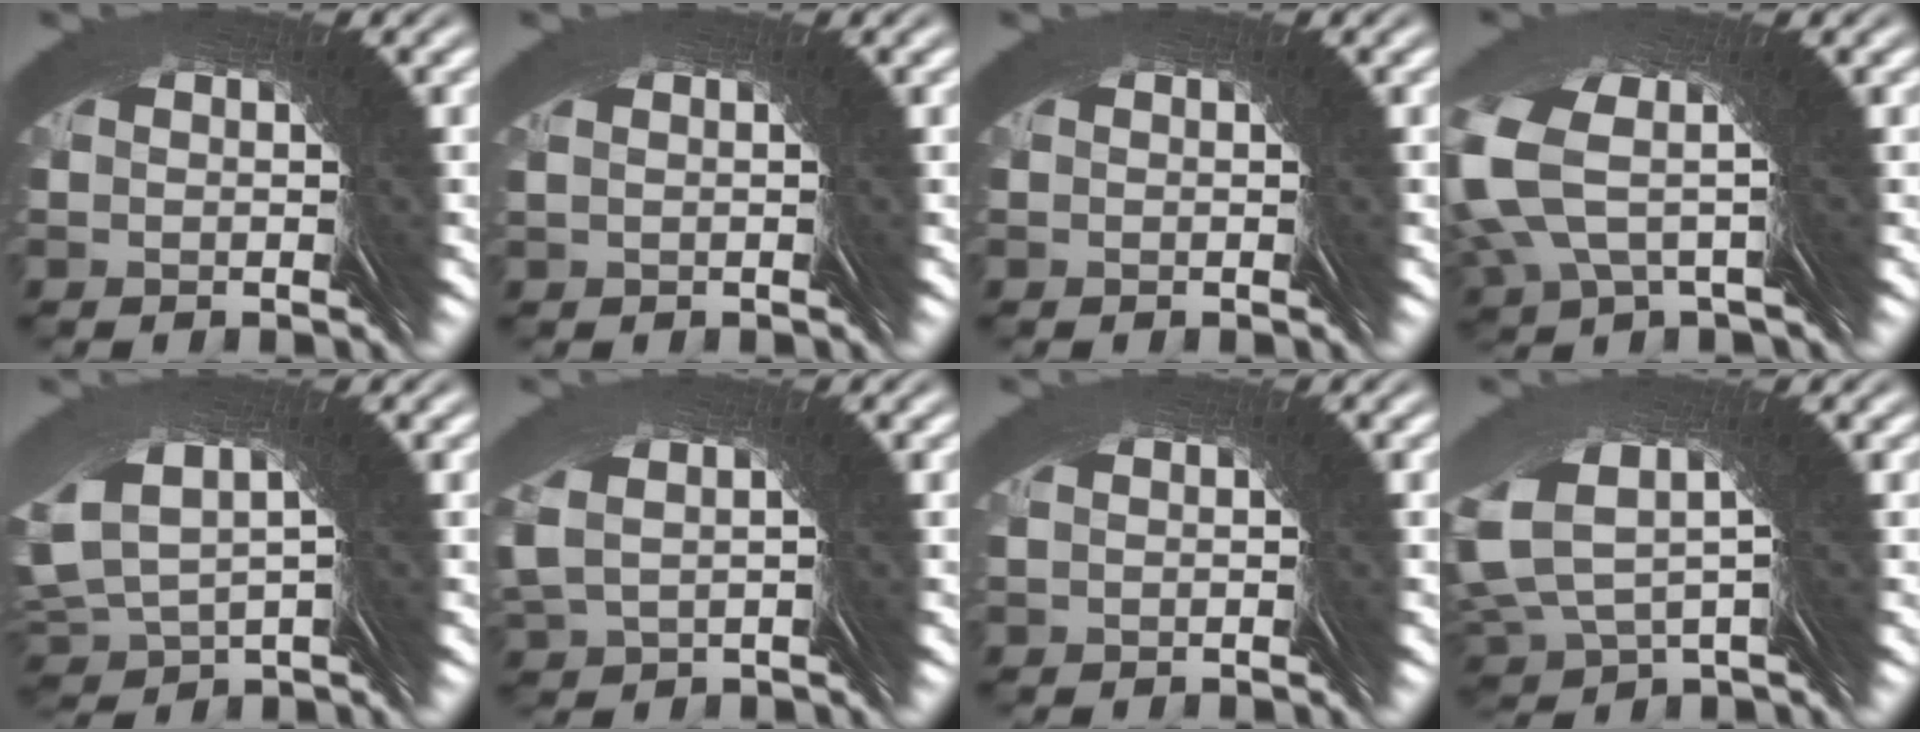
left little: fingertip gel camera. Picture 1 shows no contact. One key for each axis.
{"total": 1.3, "fx": 0.7, "fy": -1.2, "fz": -0.2, "tx": 0.014, "ty": 0.016, "tz": 0.007}
{"total": 0.0}
{"total": 4.4, "fx": 3.8, "fy": 0.0, "fz": 2.3, "tx": -0.049, "ty": 0.048, "tz": 0.042}
{"total": 4.3, "fx": 2.6, "fy": 2.5, "fz": 2.5, "tx": -0.072, "ty": 0.010, "tz": 0.033}
{"total": 2.4, "fx": 2.1, "fy": -0.5, "fz": 0.9, "tx": -0.022, "ty": 0.019, "tz": 0.030}
{"total": 0.9, "fx": 0.6, "fy": -0.7, "fz": -0.1, "tx": 0.010, "ty": 0.012, "tz": 0.006}
{"total": 4.2, "fx": 2.8, "fy": 2.2, "fz": 2.3, "tx": -0.064, "ty": 0.023, "tz": 0.031}